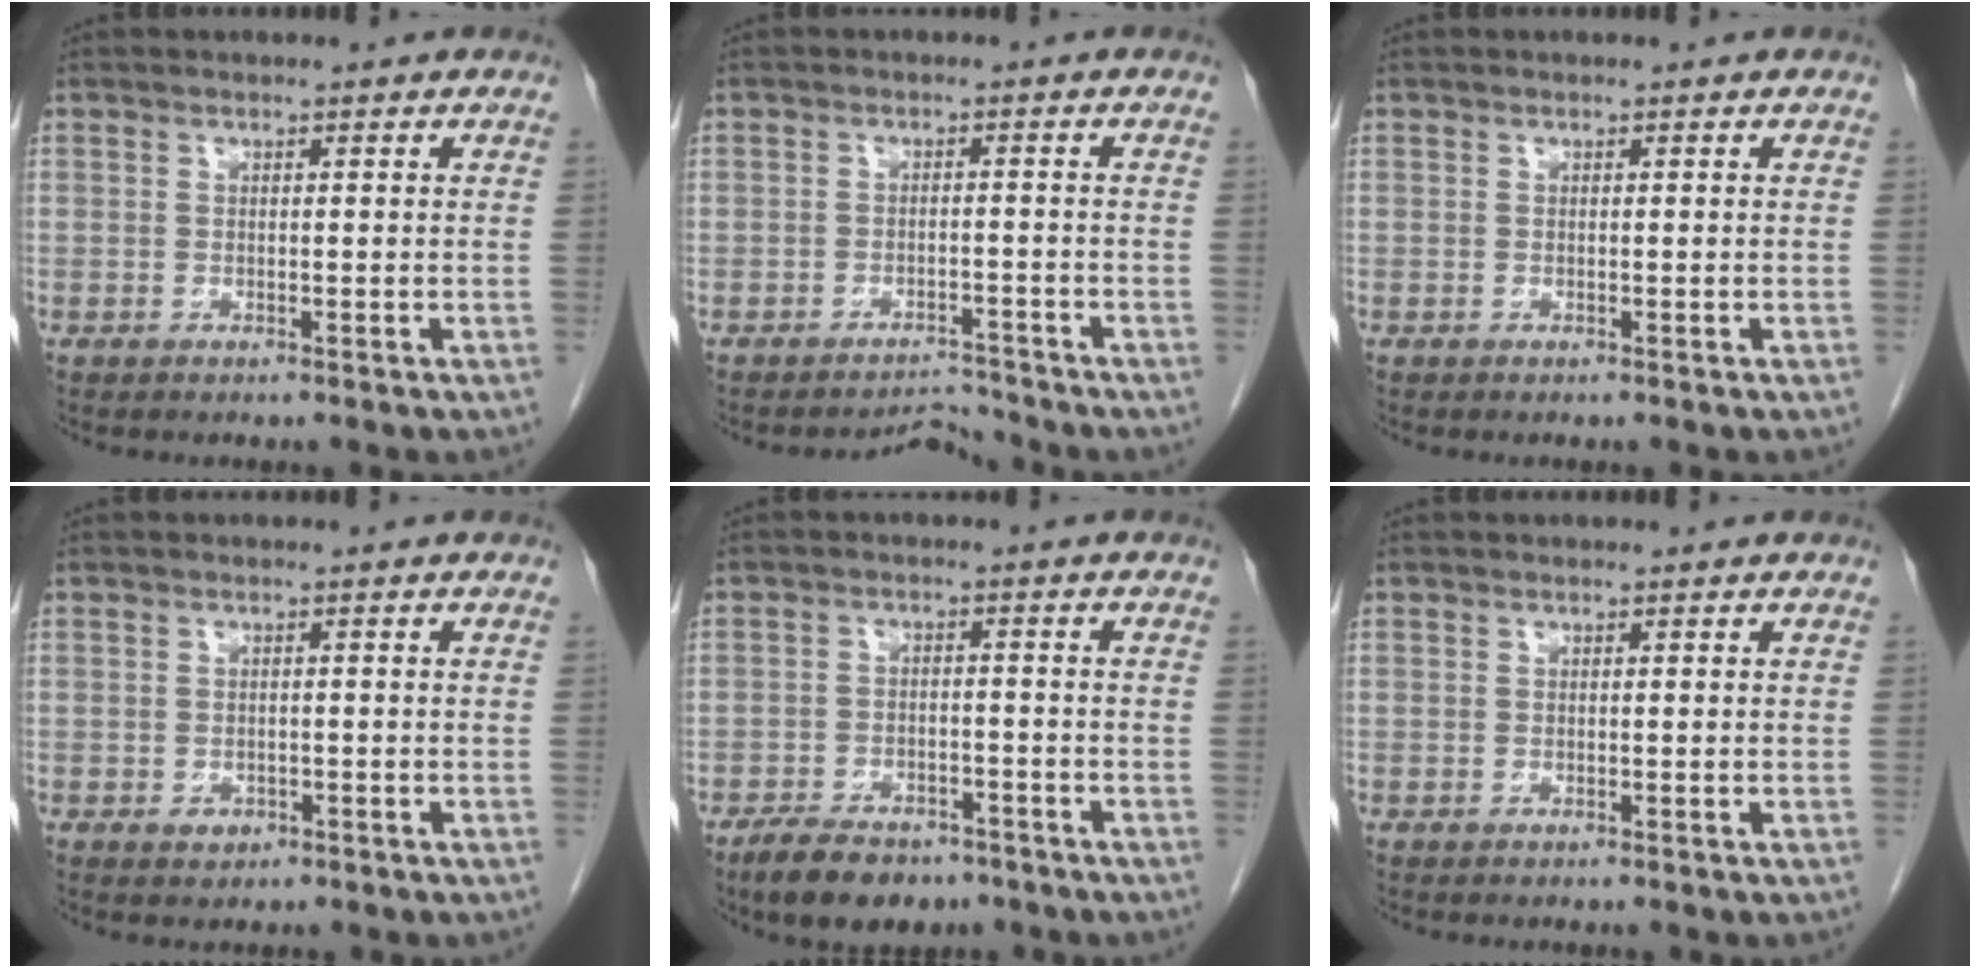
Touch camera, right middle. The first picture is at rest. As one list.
[{"total": 2.9, "force": [-2.6, 0.0, -1.2], "torque": [0.023, 0.003, -0.037]}, {"total": 0.0}, {"total": 1.5, "force": [-0.7, 1.2, 0.6], "torque": [-0.012, 0.002, -0.004]}, {"total": 8.3, "force": [-6.3, 3.7, 3.9], "torque": [-0.068, -0.003, -0.098]}, {"total": 0.0}]